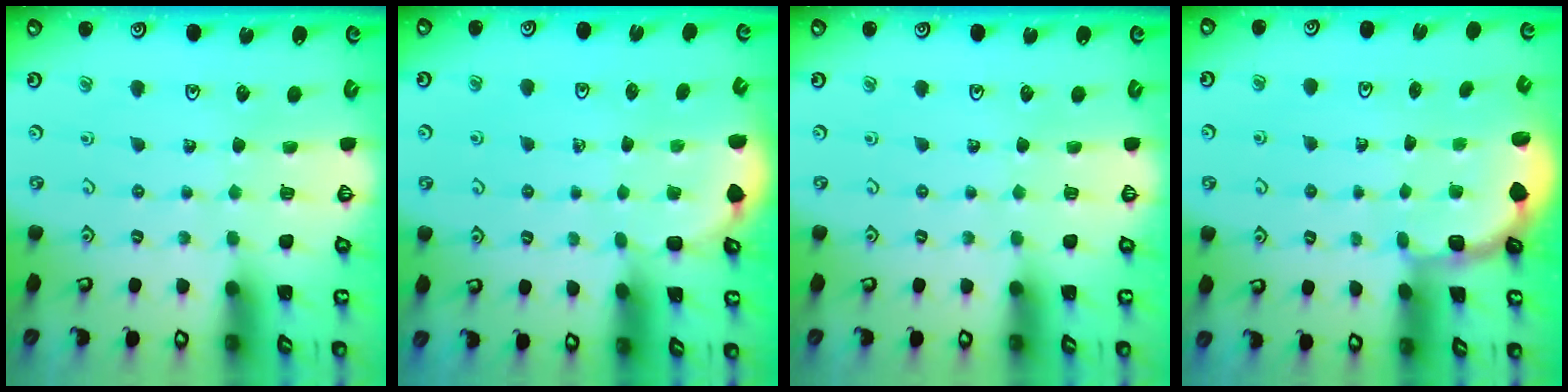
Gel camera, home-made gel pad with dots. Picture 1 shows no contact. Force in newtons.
{"total": 2.4, "press": 1.0, "slide": 2.1}
{"total": 0.0}
{"total": 1.8, "press": 1.6, "slide": 0.7}